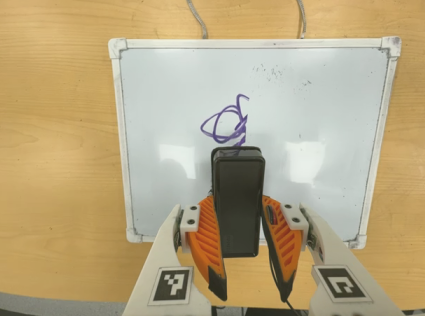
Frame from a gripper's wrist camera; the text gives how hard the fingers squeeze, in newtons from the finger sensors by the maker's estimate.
{"total": 6.5, "left": 5.1, "right": 8.0}